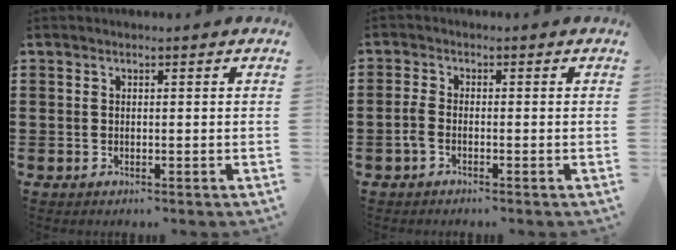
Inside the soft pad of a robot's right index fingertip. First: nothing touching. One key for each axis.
{"total": 1.8, "fx": -1.0, "fy": 0.6, "fz": 1.4, "tx": -0.041, "ty": -0.005, "tz": -0.023}